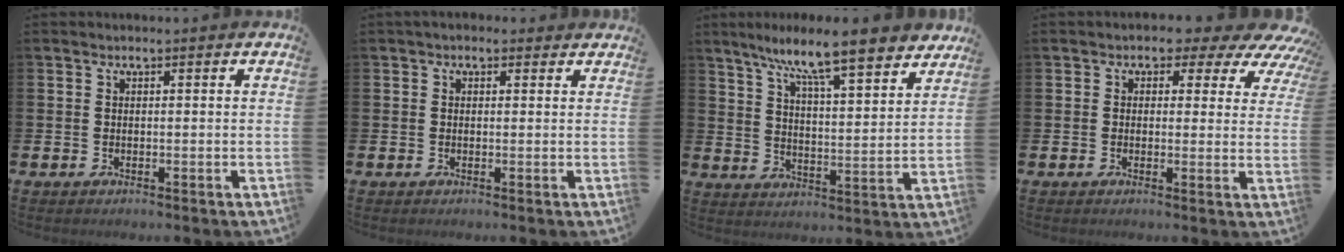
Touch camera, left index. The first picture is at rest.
{"total": 1.0, "force": [0.5, 0.7, 0.4], "torque": [-0.002, 0.009, 0.007]}
{"total": 9.8, "force": [8.6, 0.8, 4.6], "torque": [-0.100, -0.055, 0.144]}
{"total": 2.7, "force": [1.4, 2.0, 1.0], "torque": [-0.020, -0.017, 0.010]}